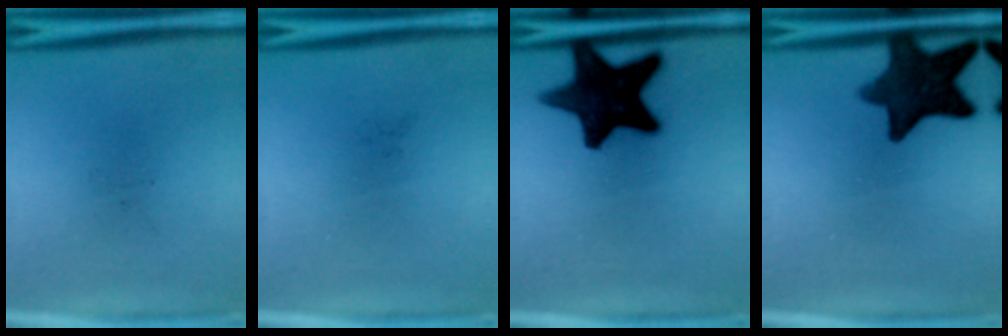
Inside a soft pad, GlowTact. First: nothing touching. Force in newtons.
{"total": 0.0}
{"total": 16.3}
{"total": 12.1}